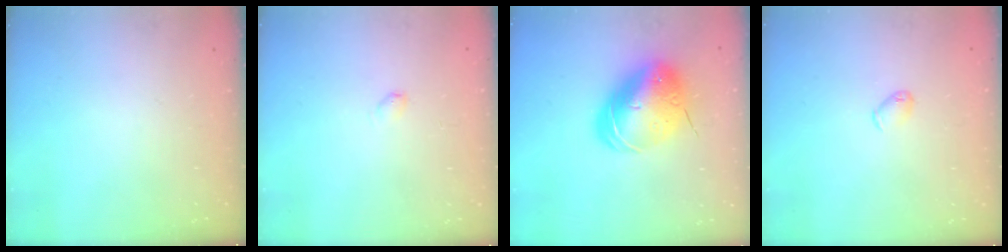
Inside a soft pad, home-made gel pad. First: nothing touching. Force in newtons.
{"total": 2.5, "press": 2.5, "slide": 0.4}
{"total": 17.1, "press": 16.8, "slide": 3.0}
{"total": 4.5, "press": 4.4, "slide": 1.0}